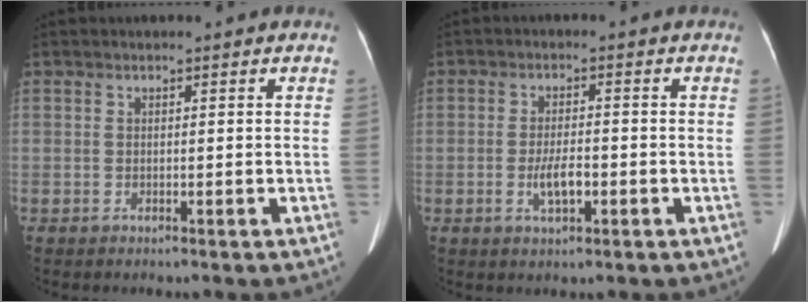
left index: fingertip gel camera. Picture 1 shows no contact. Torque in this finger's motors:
{"motor_torque": [0.94, 0.24, 0.32, 0.13]}